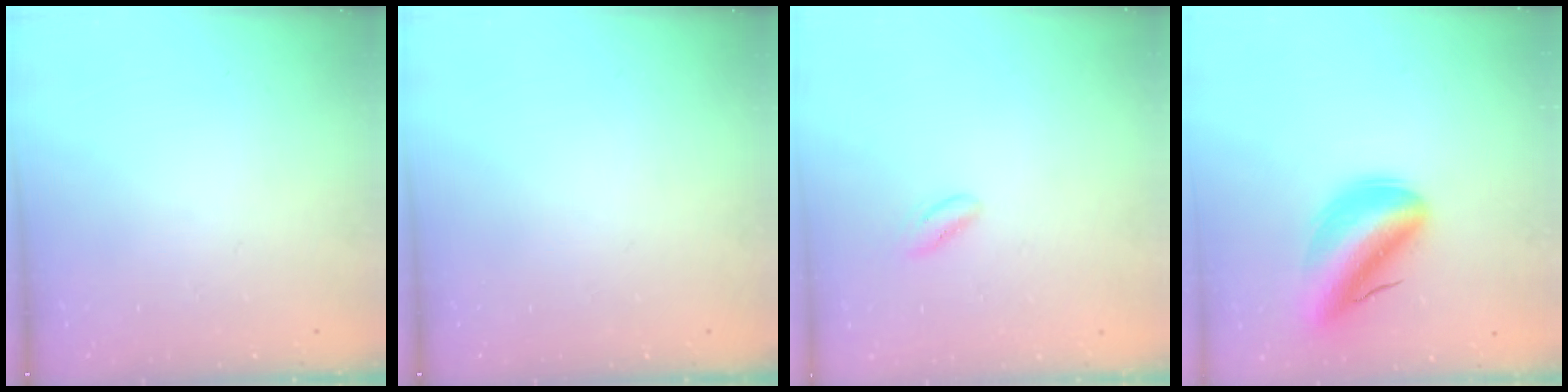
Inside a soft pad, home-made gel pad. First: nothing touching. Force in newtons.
{"total": 0.0}
{"total": 2.6, "press": 2.5, "slide": 0.6}
{"total": 9.0, "press": 8.4, "slide": 3.2}